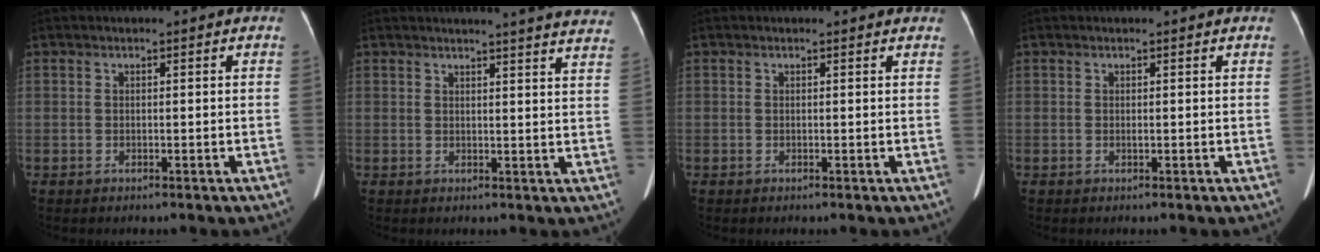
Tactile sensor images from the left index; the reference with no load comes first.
{"total": 16.6, "force": [15.7, 0.5, 5.3], "torque": [-0.060, -0.056, 0.162]}
{"total": 1.7, "force": [1.4, 0.9, 0.2], "torque": [-0.008, 0.011, 0.005]}
{"total": 0.6, "force": [0.4, 0.2, 0.4], "torque": [-0.011, 0.009, 0.005]}